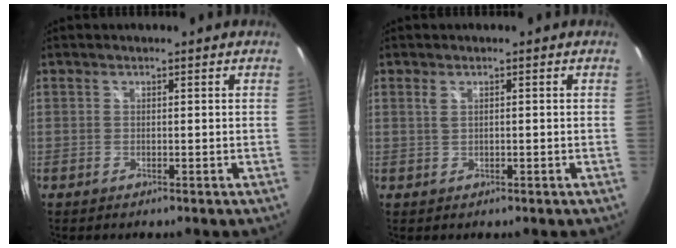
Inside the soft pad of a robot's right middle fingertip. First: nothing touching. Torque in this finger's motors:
{"motor_torque": [-0.15, 0.11, 0.00, 0.01]}